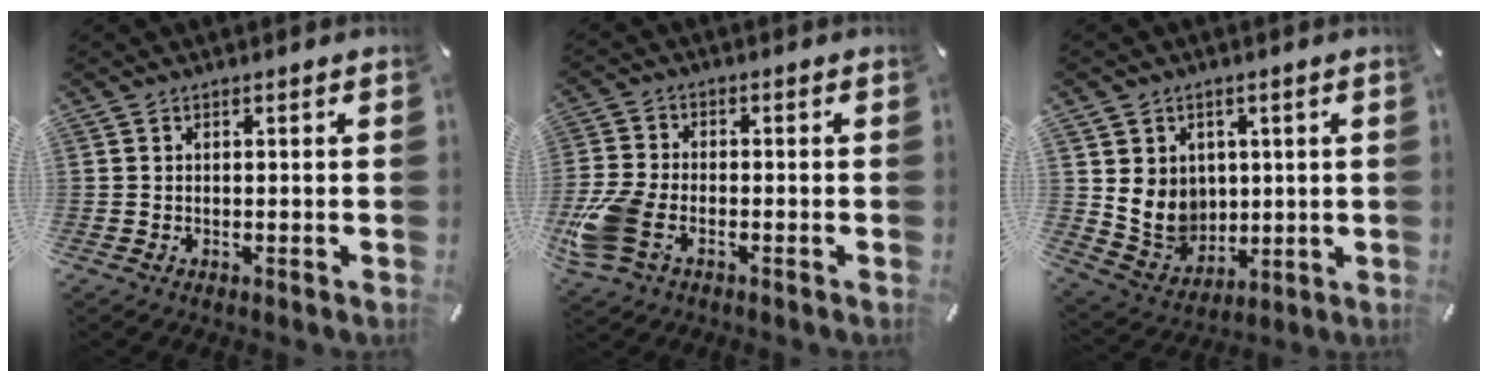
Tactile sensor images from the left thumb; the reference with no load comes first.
{"total": 10.8, "force": [-4.4, 6.7, 7.2], "torque": [-0.163, 0.006, -0.078]}
{"total": 9.5, "force": [2.1, 9.0, 2.2], "torque": [-0.052, -0.021, 0.051]}